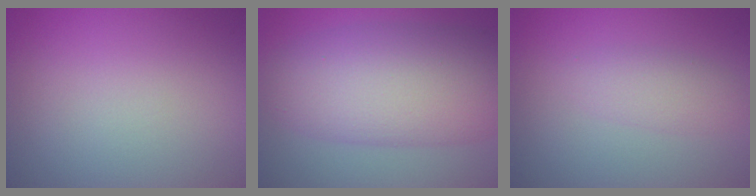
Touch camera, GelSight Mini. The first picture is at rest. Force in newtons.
{"total": 10.2, "press": 10.2, "slide": 0.1}
{"total": 2.1, "press": 2.1, "slide": 0.1}